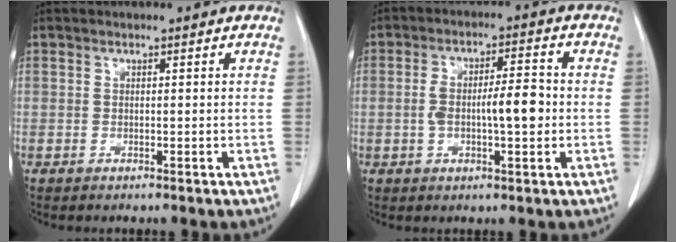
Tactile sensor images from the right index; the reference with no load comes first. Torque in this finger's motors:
{"motor_torque": [0.29, 0.04, 0.20, 0.10]}